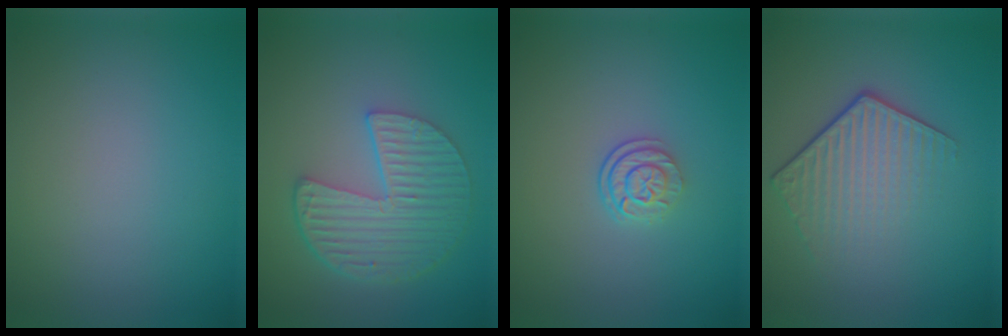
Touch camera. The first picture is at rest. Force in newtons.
{"total": 5.8, "press": 4.2, "slide": 4.0}
{"total": 2.4, "press": 1.8, "slide": 1.7}
{"total": 4.0, "press": 2.8, "slide": 2.9}